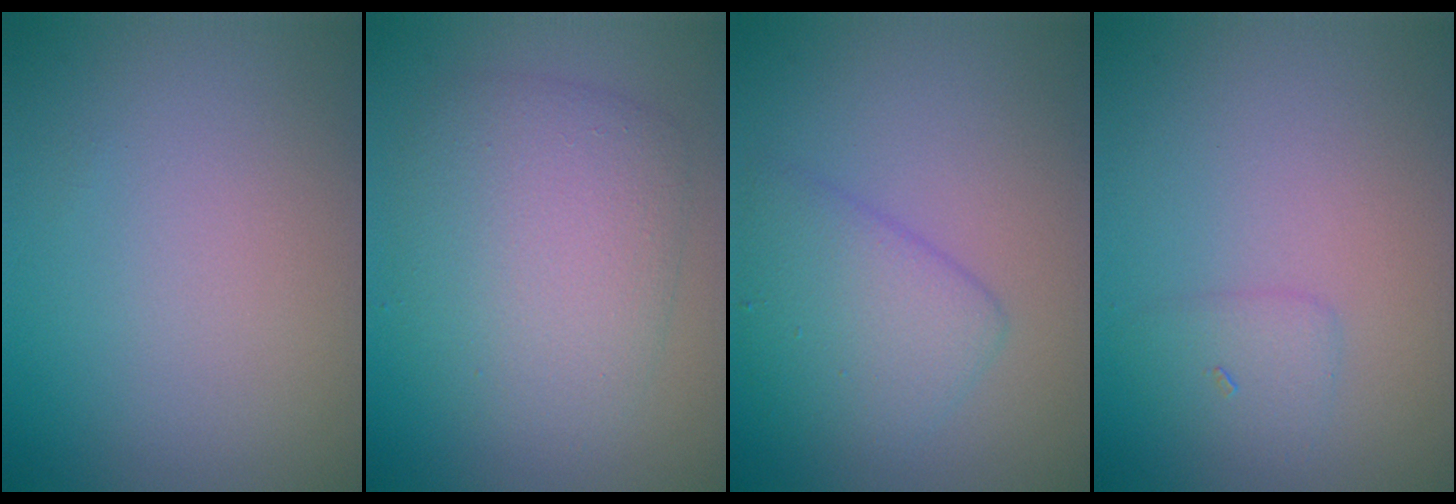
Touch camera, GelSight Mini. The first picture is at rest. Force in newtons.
{"total": 5.4, "press": 5.4, "slide": 0.0}
{"total": 3.7, "press": 3.7, "slide": 0.2}
{"total": 1.4, "press": 1.4, "slide": 0.1}